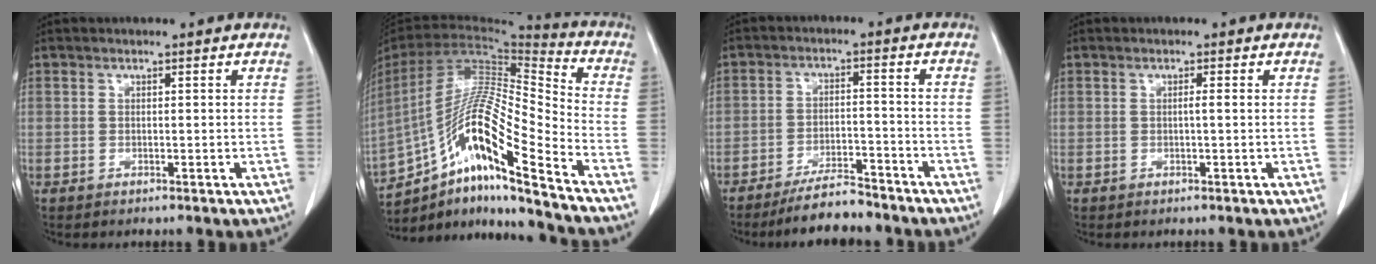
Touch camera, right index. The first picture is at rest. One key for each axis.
{"total": 18.8, "fx": -12.1, "fy": 0.8, "fz": 14.3, "tx": -0.294, "ty": -0.002, "tz": -0.223}
{"total": 7.1, "fx": -6.5, "fy": 1.4, "fz": 2.7, "tx": -0.045, "ty": -0.008, "tz": -0.111}
{"total": 0.7, "fx": 0.0, "fy": -0.1, "fz": 0.7, "tx": -0.011, "ty": 0.001, "tz": -0.001}